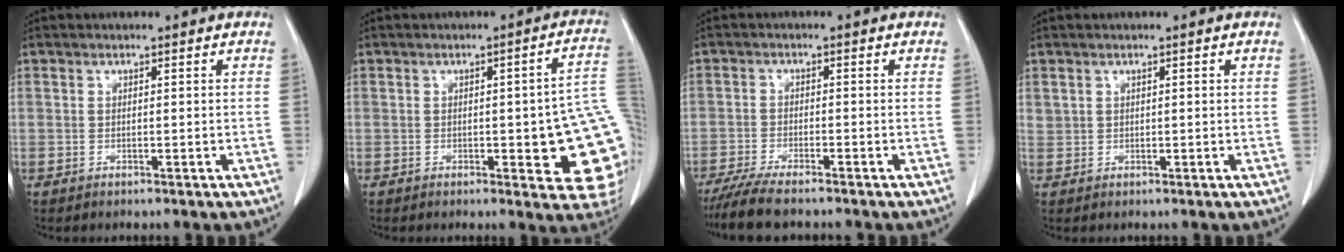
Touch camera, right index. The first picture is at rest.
{"total": 14.5, "force": [-1.8, 3.5, 13.9], "torque": [-0.115, 0.011, -0.012]}
{"total": 6.5, "force": [-5.5, 0.7, 3.5], "torque": [-0.059, -0.018, -0.094]}
{"total": 0.9, "force": [0.6, 0.7, 0.1], "torque": [0.007, 0.009, 0.011]}